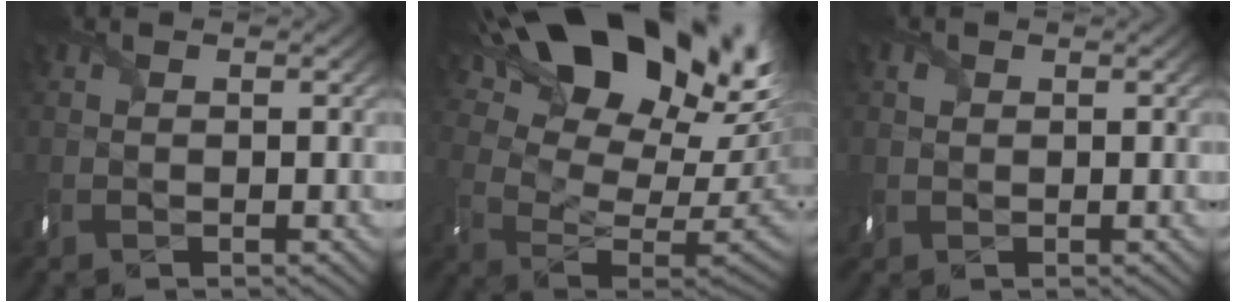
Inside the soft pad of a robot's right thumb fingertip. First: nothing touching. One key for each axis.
{"total": 23.4, "fx": 13.6, "fy": 11.2, "fz": 15.4, "tx": -0.243, "ty": 0.054, "tz": 0.221}
{"total": 1.7, "fx": 0.5, "fy": 1.5, "fz": 0.6, "tx": -0.014, "ty": 0.000, "tz": 0.008}